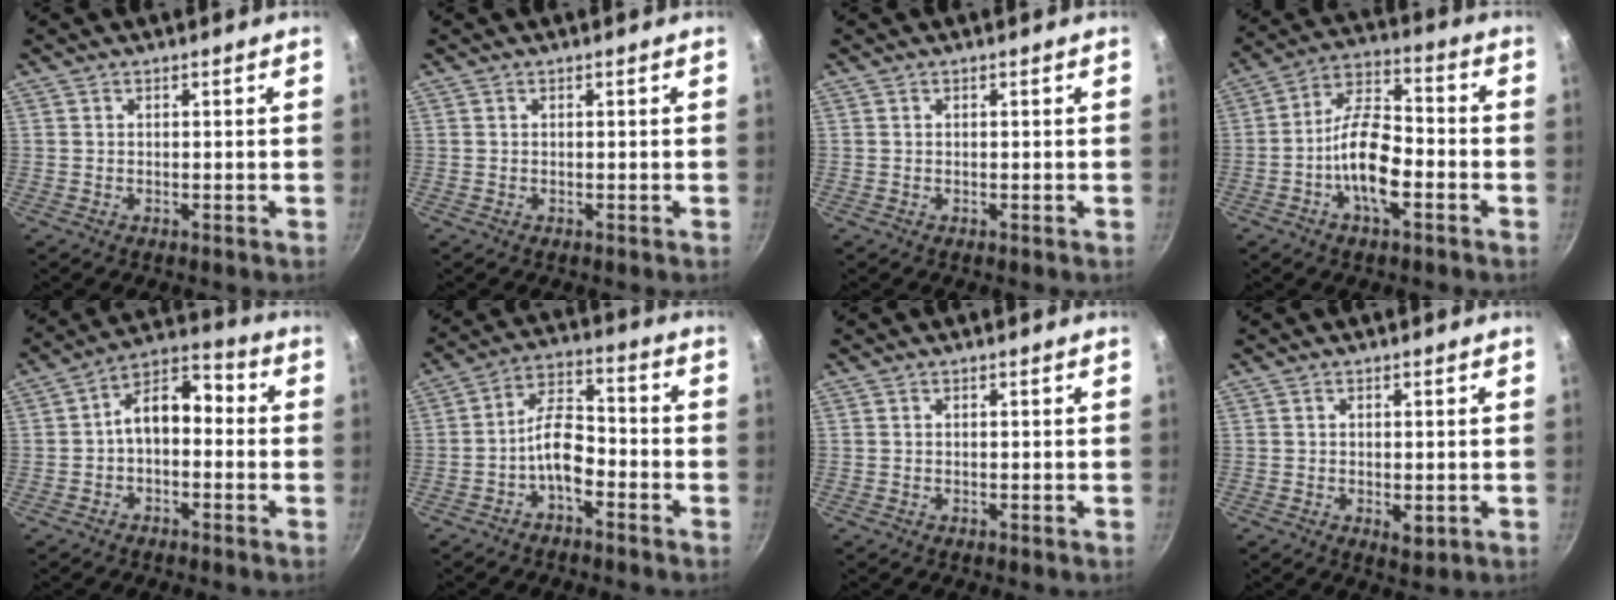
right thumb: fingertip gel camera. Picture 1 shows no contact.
{"total": 0.0}
{"total": 0.0}
{"total": 12.2, "force": [-3.9, 5.5, 10.1], "torque": [-0.170, 0.042, -0.081]}
{"total": 9.8, "force": [-0.8, 6.3, 7.4], "torque": [-0.094, 0.049, -0.029]}
{"total": 8.0, "force": [-3.5, 4.0, 6.0], "torque": [-0.094, 0.049, -0.071]}
{"total": 0.0}
{"total": 2.9, "force": [-0.2, 1.6, 2.4], "torque": [-0.035, -0.008, -0.001]}